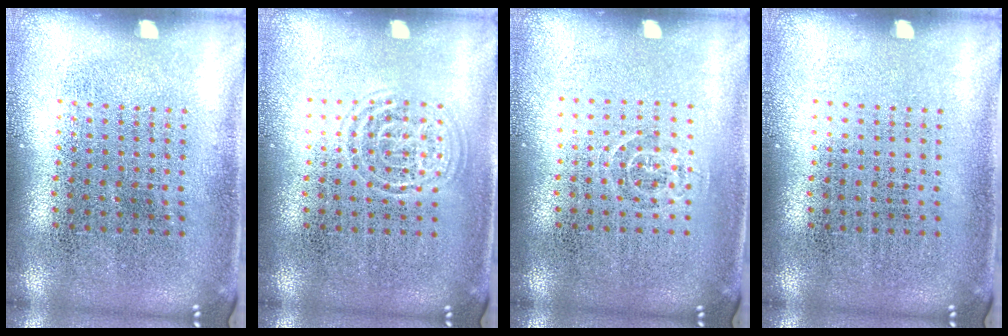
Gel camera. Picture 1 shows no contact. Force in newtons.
{"total": 1.5, "press": 1.5, "slide": 0.3}
{"total": 0.8, "press": 0.5, "slide": 0.6}
{"total": 0.0}